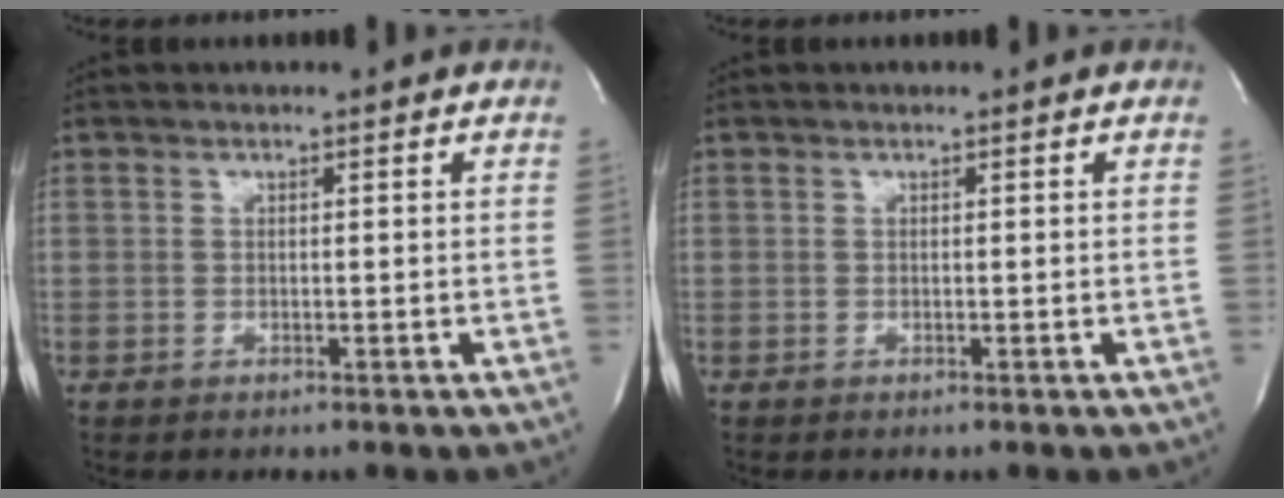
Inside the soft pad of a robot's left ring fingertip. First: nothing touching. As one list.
[{"total": 0.0}]